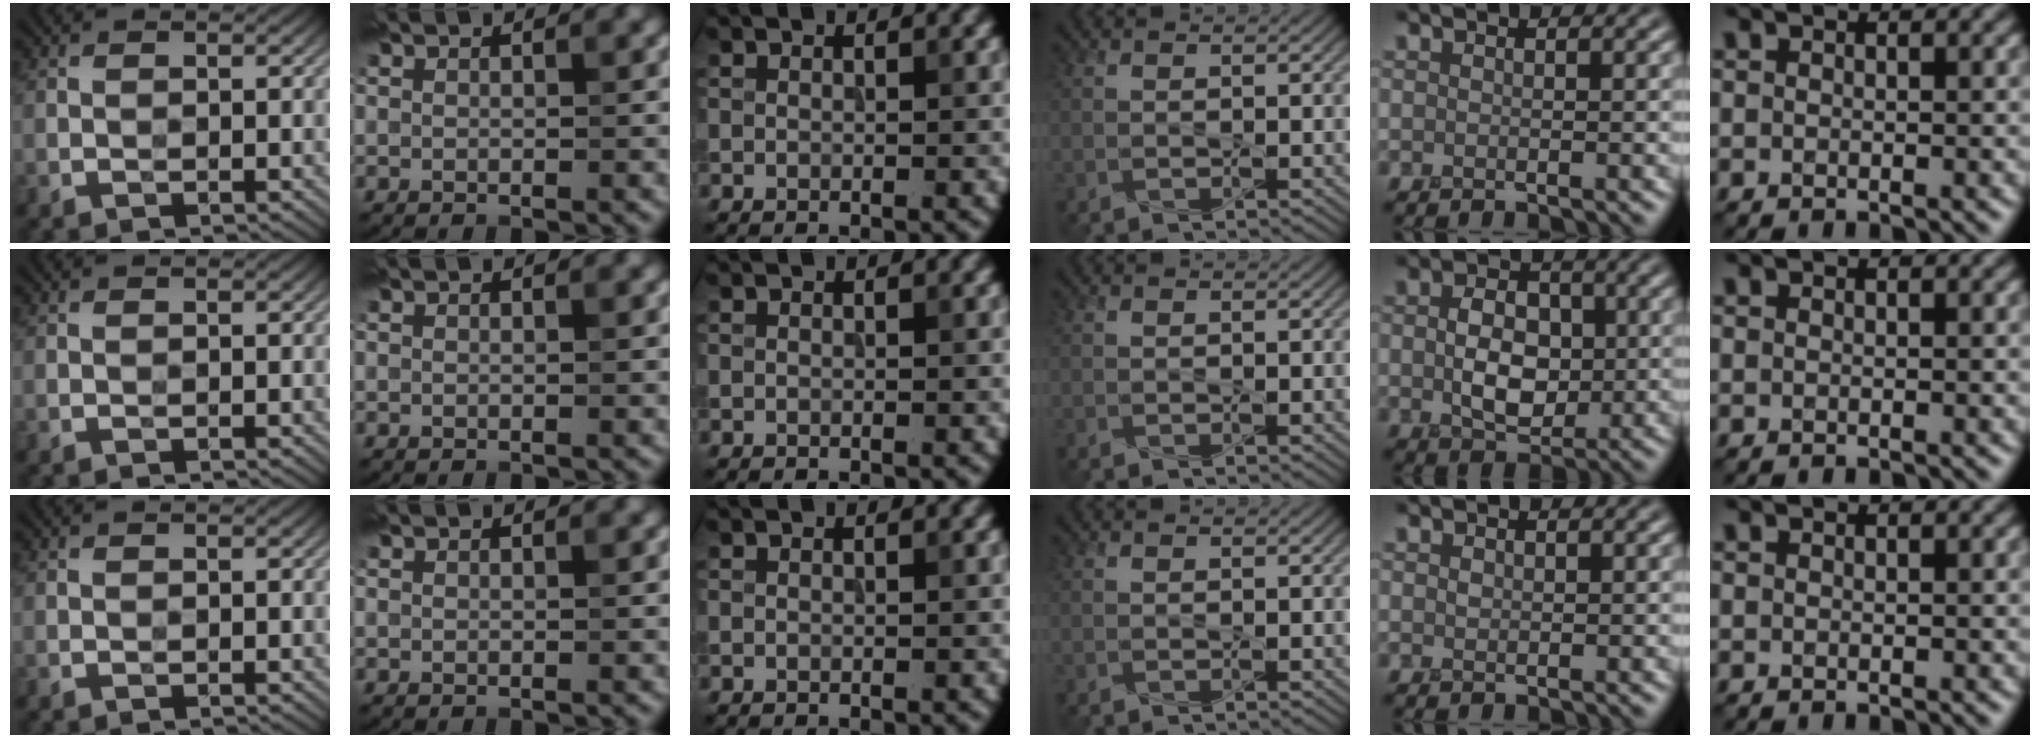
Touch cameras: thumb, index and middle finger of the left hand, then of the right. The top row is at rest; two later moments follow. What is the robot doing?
{"motion": "press", "object": "joystick"}